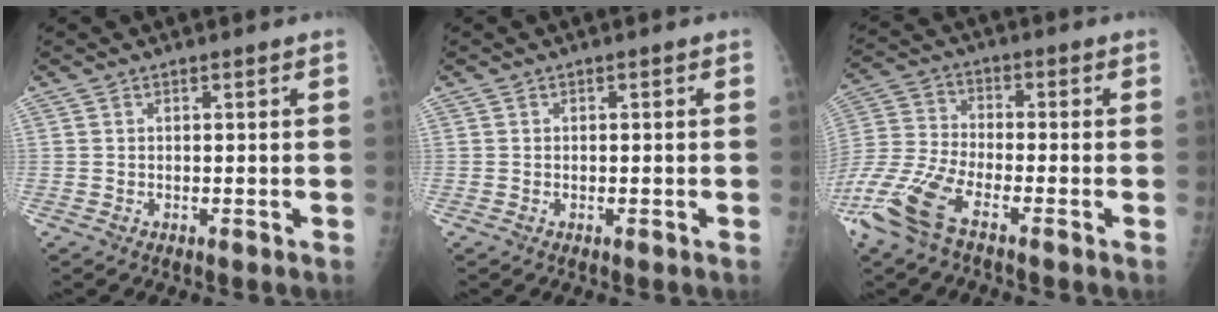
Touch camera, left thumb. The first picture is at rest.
{"total": 0.0}
{"total": 13.4, "force": [-8.0, 4.8, 9.6], "torque": [-0.229, 0.010, -0.164]}